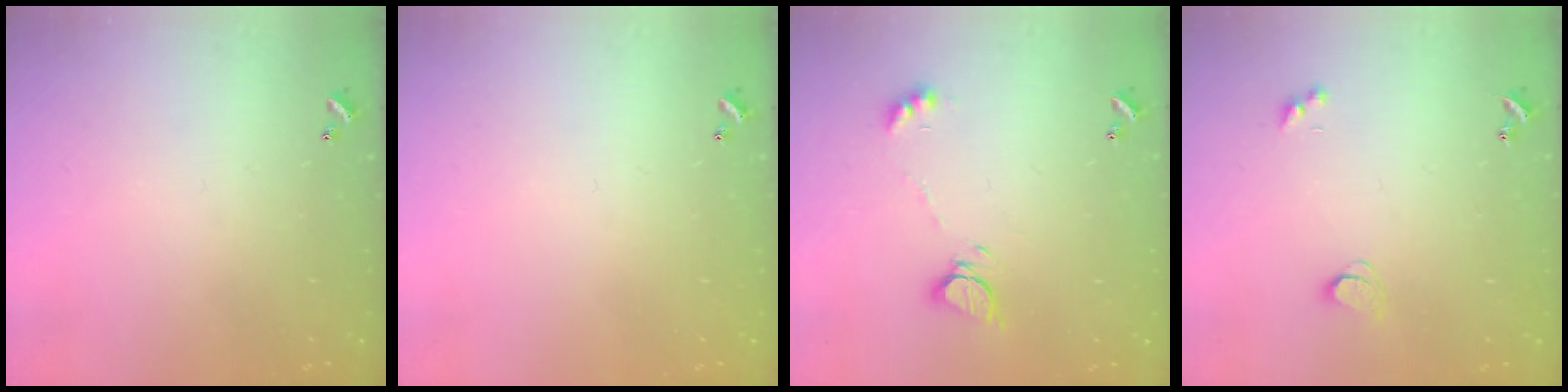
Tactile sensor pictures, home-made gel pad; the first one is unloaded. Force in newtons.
{"total": 0.0}
{"total": 6.6, "press": 6.6, "slide": 0.7}
{"total": 1.7, "press": 1.7, "slide": 0.3}